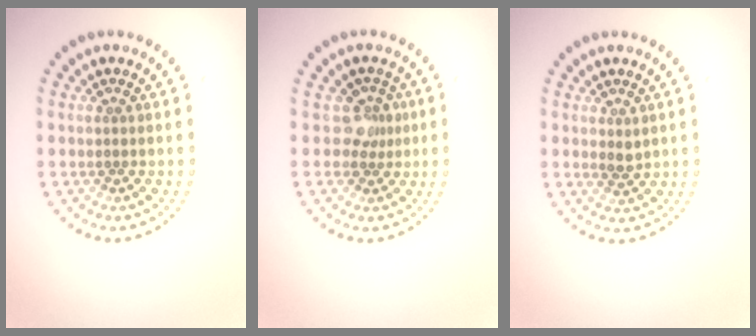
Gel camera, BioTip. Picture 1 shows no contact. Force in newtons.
{"total": 2.1, "press": 1.5, "slide": 1.4}
{"total": 1.1, "press": 1.0, "slide": 0.5}